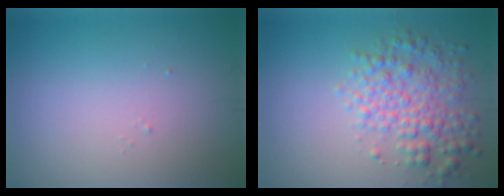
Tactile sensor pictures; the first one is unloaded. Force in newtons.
{"total": 4.4, "press": 4.4, "slide": 0.1}